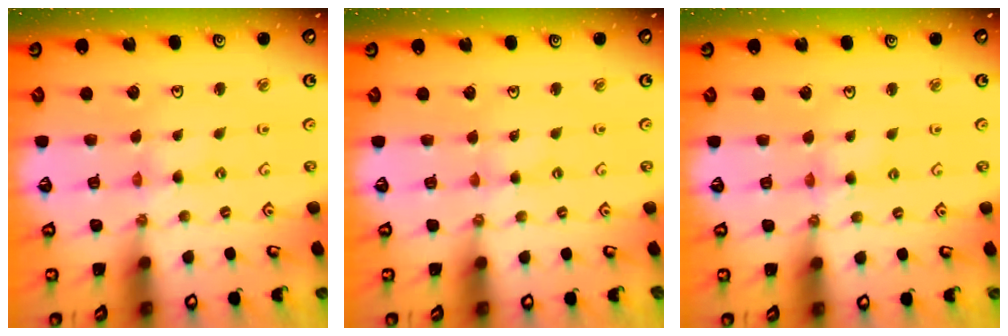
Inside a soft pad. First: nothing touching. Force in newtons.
{"total": 1.0, "press": 0.9, "slide": 0.2}
{"total": 4.3, "press": 4.3, "slide": 0.5}